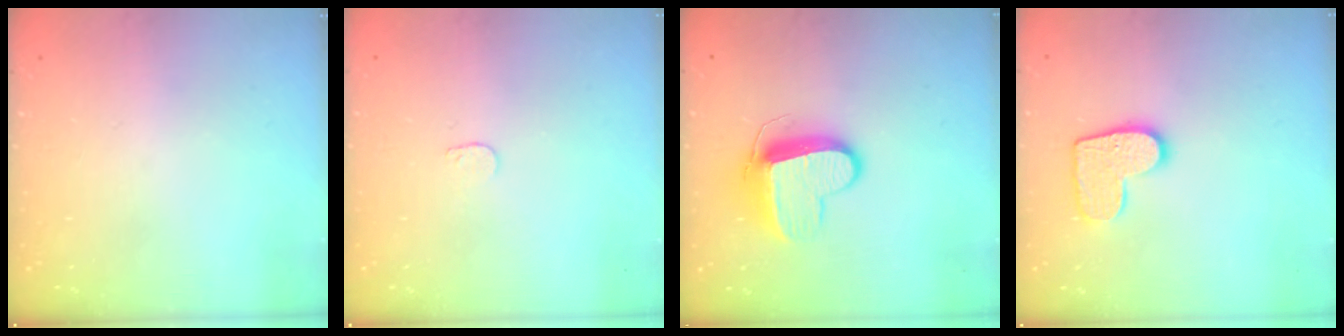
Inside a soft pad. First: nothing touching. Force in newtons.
{"total": 3.2, "press": 3.2, "slide": 0.3}
{"total": 10.3, "press": 10.2, "slide": 1.3}
{"total": 10.9, "press": 10.9, "slide": 0.6}